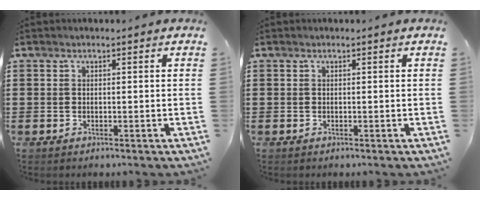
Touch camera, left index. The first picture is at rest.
{"total": 0.0}